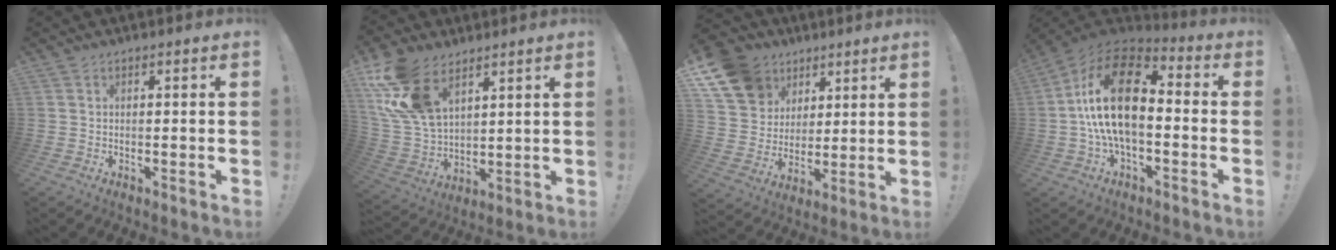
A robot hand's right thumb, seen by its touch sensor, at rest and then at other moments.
{"total": 17.9, "force": [9.8, 10.7, 10.5], "torque": [-0.218, -0.049, 0.188]}
{"total": 15.6, "force": [8.3, 12.1, 5.4], "torque": [-0.096, -0.044, 0.180]}
{"total": 21.3, "force": [1.3, 11.4, 17.9], "torque": [-0.339, 0.012, 0.024]}